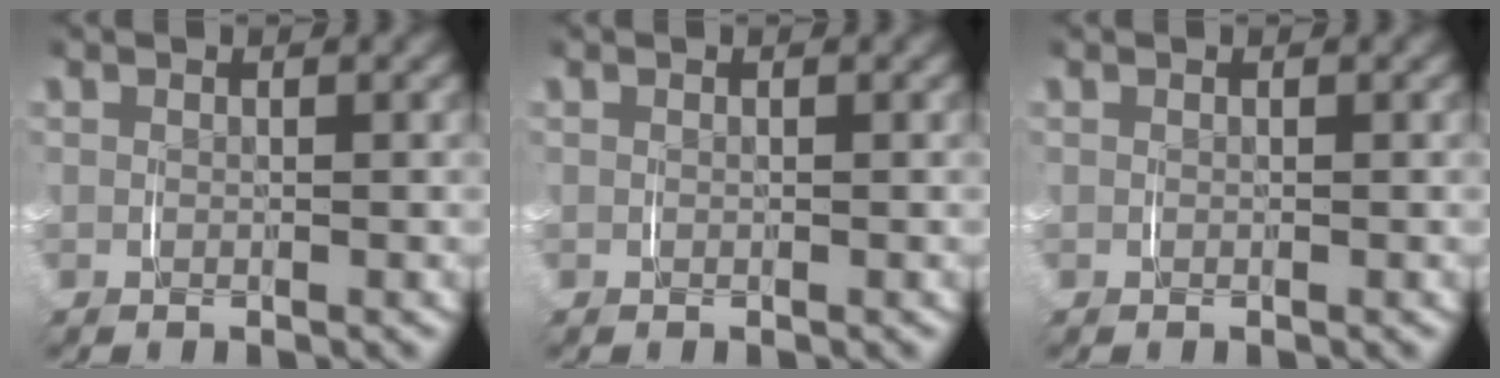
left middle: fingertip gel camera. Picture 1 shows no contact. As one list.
[{"total": 0.0}, {"total": 0.0}]